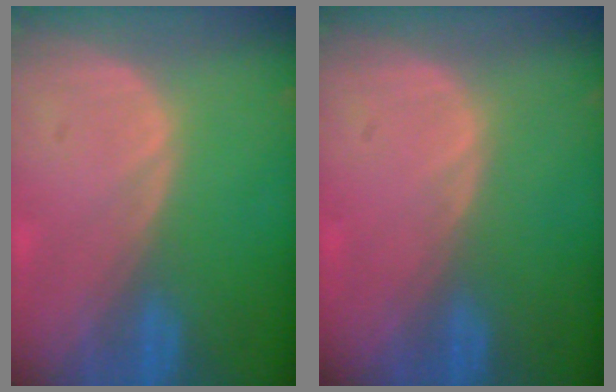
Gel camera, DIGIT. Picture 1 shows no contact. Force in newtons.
{"total": 0.5, "press": 0.0, "slide": 0.5}